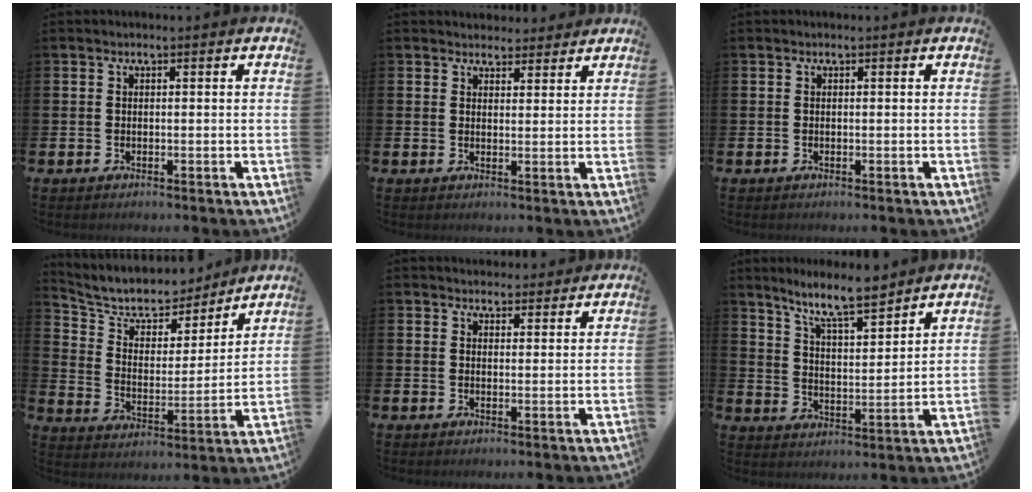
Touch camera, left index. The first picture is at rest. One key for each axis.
{"total": 3.2, "fx": 3.0, "fy": 1.1, "fz": -0.3, "tx": 0.007, "ty": -0.014, "tz": 0.055}
{"total": 0.0}
{"total": 8.3, "fx": 7.6, "fy": 3.0, "fz": 1.5, "tx": -0.074, "ty": -0.056, "tz": 0.133}
{"total": 2.9, "fx": 2.7, "fy": 0.9, "fz": -0.2, "tx": 0.007, "ty": -0.013, "tz": 0.050}
{"total": 8.5, "fx": 7.7, "fy": 1.0, "fz": 3.3, "tx": -0.086, "ty": -0.038, "tz": 0.138}